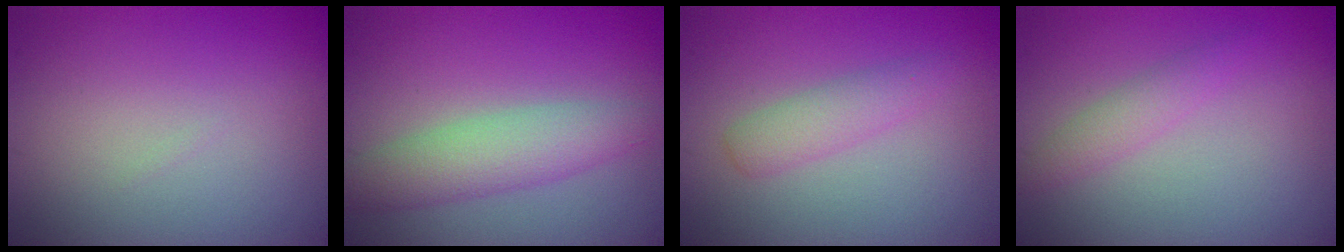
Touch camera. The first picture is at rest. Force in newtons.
{"total": 4.2, "press": 4.2, "slide": 0.3}
{"total": 2.0, "press": 2.0, "slide": 0.1}
{"total": 1.7, "press": 1.7, "slide": 0.1}